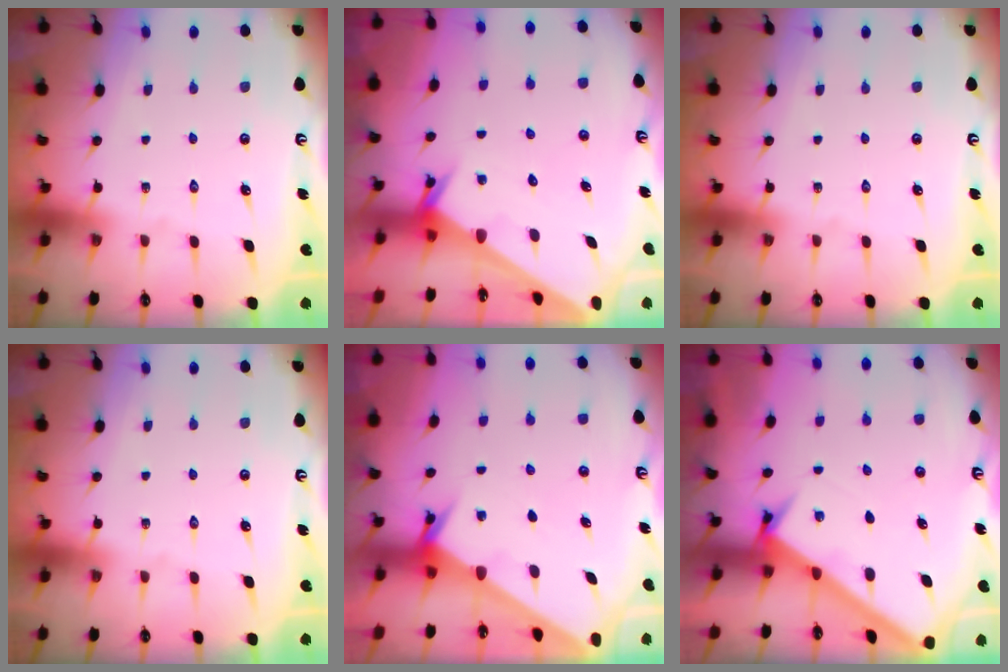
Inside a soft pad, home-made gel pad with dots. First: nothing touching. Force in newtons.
{"total": 2.2, "press": 2.2, "slide": 0.1}
{"total": 0.0}
{"total": 0.0}
{"total": 2.4, "press": 2.4, "slide": 0.2}
{"total": 2.8, "press": 2.7, "slide": 0.3}